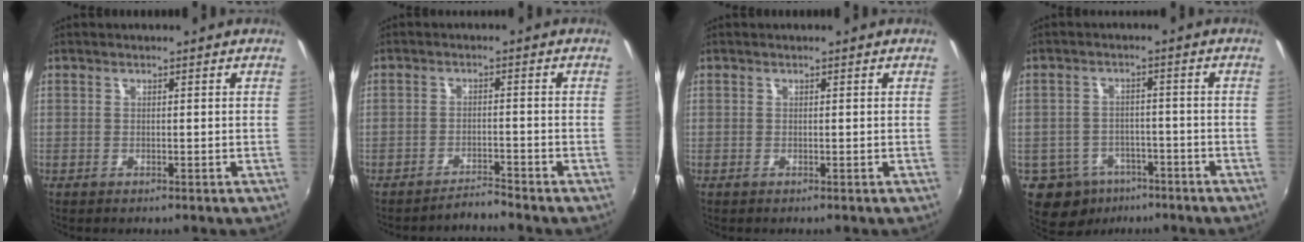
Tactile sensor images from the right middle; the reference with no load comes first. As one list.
[{"total": 2.9, "force": [-2.8, -0.8, -0.1], "torque": [-0.009, 0.004, -0.045]}, {"total": 0.0}, {"total": 9.0, "force": [-5.5, 6.7, 2.6], "torque": [-0.074, 0.011, -0.070]}]